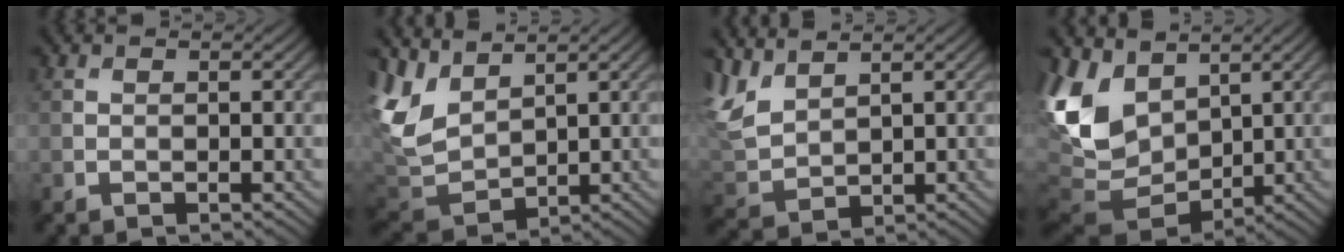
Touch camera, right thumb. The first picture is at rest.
{"total": 7.3, "force": [3.6, 4.3, 4.7], "torque": [-0.136, 0.001, 0.075]}
{"total": 6.0, "force": [3.7, 3.1, 3.7], "torque": [-0.112, 0.006, 0.079]}
{"total": 12.4, "force": [3.1, 9.0, 7.9], "torque": [-0.234, -0.002, 0.060]}